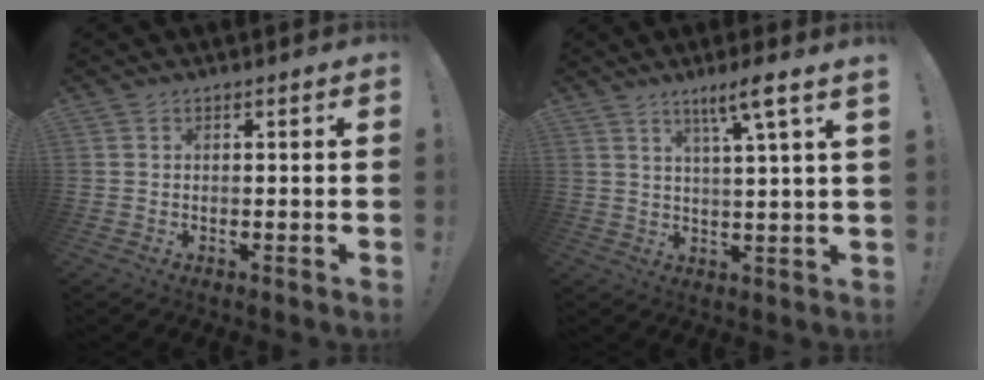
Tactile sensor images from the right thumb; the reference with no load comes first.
{"total": 7.3, "force": [4.0, -1.2, 6.0], "torque": [-0.092, -0.020, 0.055]}